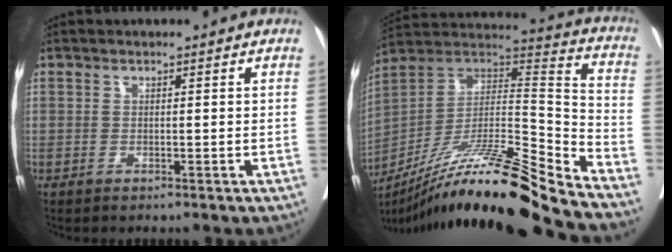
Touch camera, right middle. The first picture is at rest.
{"total": 25.2, "force": [-19.3, -0.1, 16.2], "torque": [-0.266, -0.002, -0.343]}